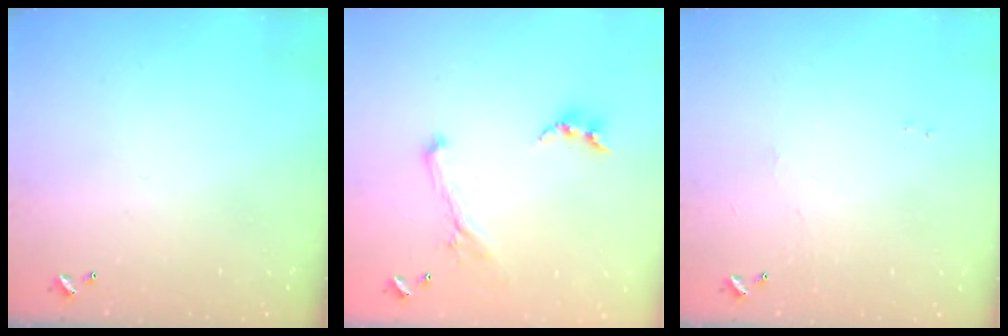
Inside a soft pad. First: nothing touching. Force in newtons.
{"total": 0.0}
{"total": 1.2, "press": 1.1, "slide": 0.3}